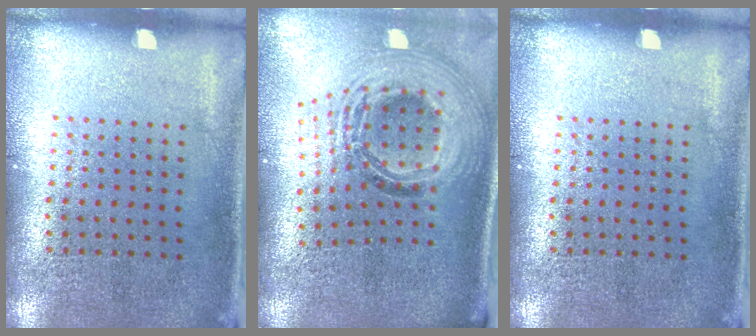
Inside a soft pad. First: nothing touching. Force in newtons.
{"total": 2.1, "press": 1.6, "slide": 1.3}
{"total": 0.0}